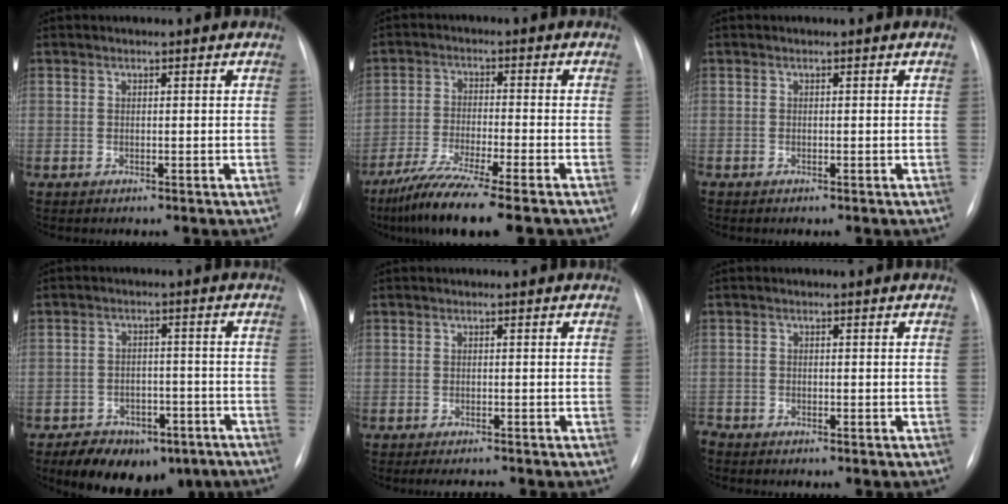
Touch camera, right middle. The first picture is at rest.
{"total": 10.8, "force": [-8.1, -0.1, 7.1], "torque": [-0.125, -0.033, -0.137]}
{"total": 0.0}
{"total": 11.5, "force": [-7.9, 6.3, 5.5], "torque": [-0.073, 0.012, -0.114]}
{"total": 2.5, "force": [-2.3, 0.4, 0.9], "torque": [-0.011, -0.006, -0.030]}
{"total": 1.9, "force": [-1.7, 0.6, 0.4], "torque": [-0.002, -0.001, -0.027]}